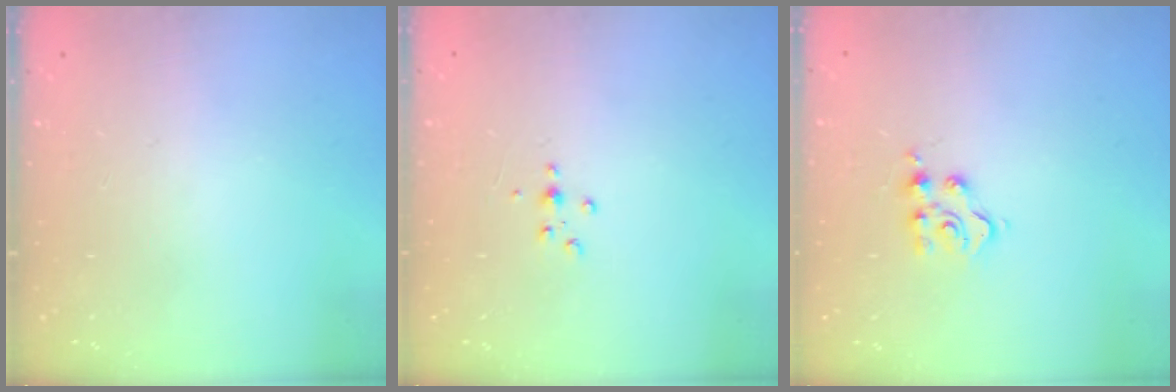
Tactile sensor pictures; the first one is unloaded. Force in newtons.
{"total": 2.9, "press": 2.9, "slide": 0.4}
{"total": 5.1, "press": 5.1, "slide": 0.5}